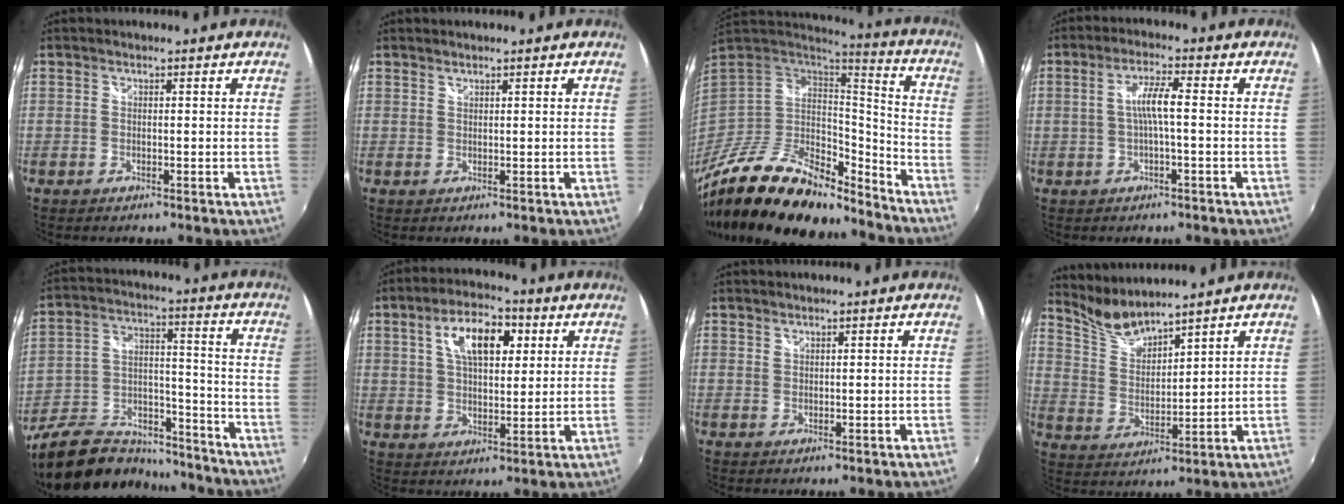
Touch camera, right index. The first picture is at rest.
{"total": 0.7, "force": [0.7, 0.1, 0.1], "torque": [-0.001, 0.002, 0.013]}
{"total": 27.8, "force": [-19.9, 10.7, 16.2], "torque": [-0.307, -0.022, -0.330]}
{"total": 5.1, "force": [-0.6, 0.4, 5.1], "torque": [-0.101, 0.008, -0.008]}
{"total": 24.0, "force": [-19.9, 9.4, 9.6], "torque": [-0.201, 0.027, -0.296]}
{"total": 11.1, "force": [4.1, 5.4, 8.8], "torque": [-0.149, 0.026, 0.070]}
{"total": 0.8, "force": [0.8, 0.2, 0.1], "torque": [0.000, 0.002, 0.015]}
{"total": 6.9, "force": [6.7, 0.1, 1.8], "torque": [-0.042, -0.014, 0.143]}